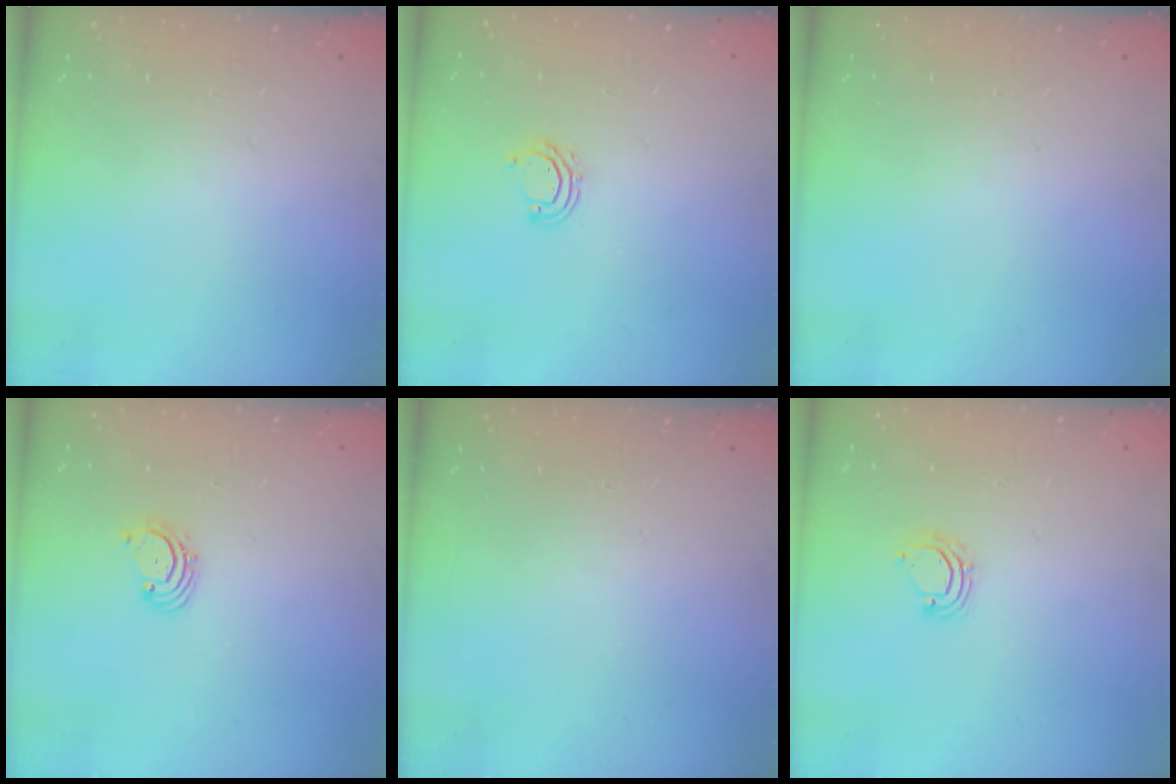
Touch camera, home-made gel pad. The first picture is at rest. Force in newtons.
{"total": 4.5, "press": 4.4, "slide": 0.4}
{"total": 0.0}
{"total": 1.9, "press": 1.8, "slide": 0.2}
{"total": 0.0}
{"total": 5.4, "press": 5.4, "slide": 0.3}